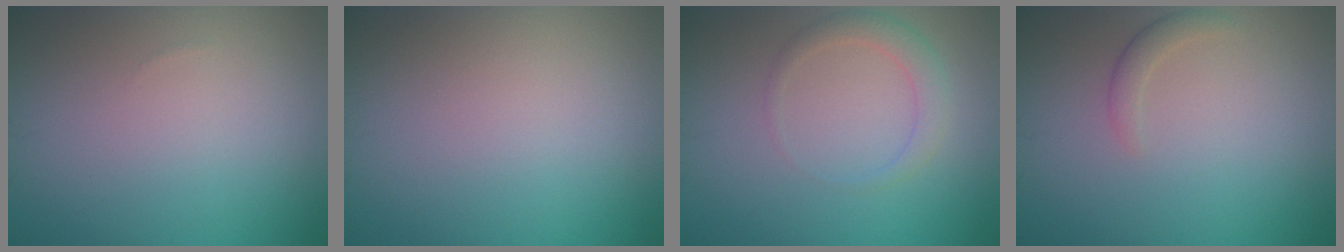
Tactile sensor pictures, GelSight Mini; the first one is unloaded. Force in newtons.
{"total": 0.0}
{"total": 2.1, "press": 2.1, "slide": 0.1}
{"total": 1.2, "press": 1.2, "slide": 0.1}